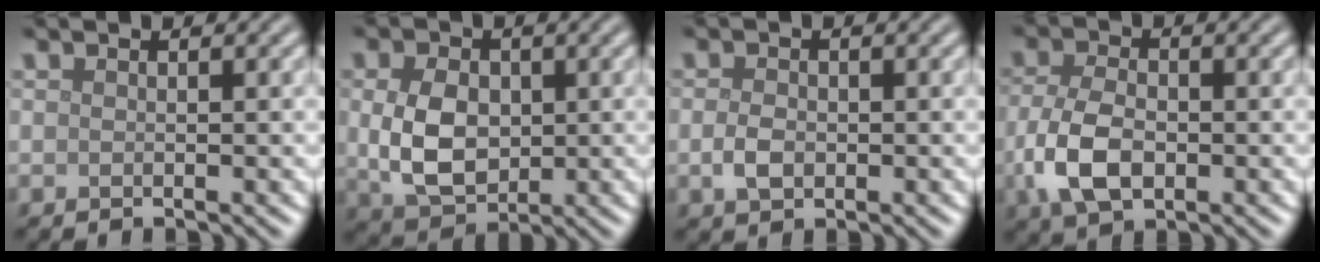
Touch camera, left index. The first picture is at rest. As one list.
[{"total": 5.8, "force": [0.1, 4.2, 4.1], "torque": [-0.088, -0.004, 0.005]}, {"total": 2.0, "force": [-0.4, 1.4, 1.4], "torque": [-0.031, -0.001, -0.009]}, {"total": 5.4, "force": [-1.4, 3.3, 4.1], "torque": [-0.095, -0.006, -0.029]}]